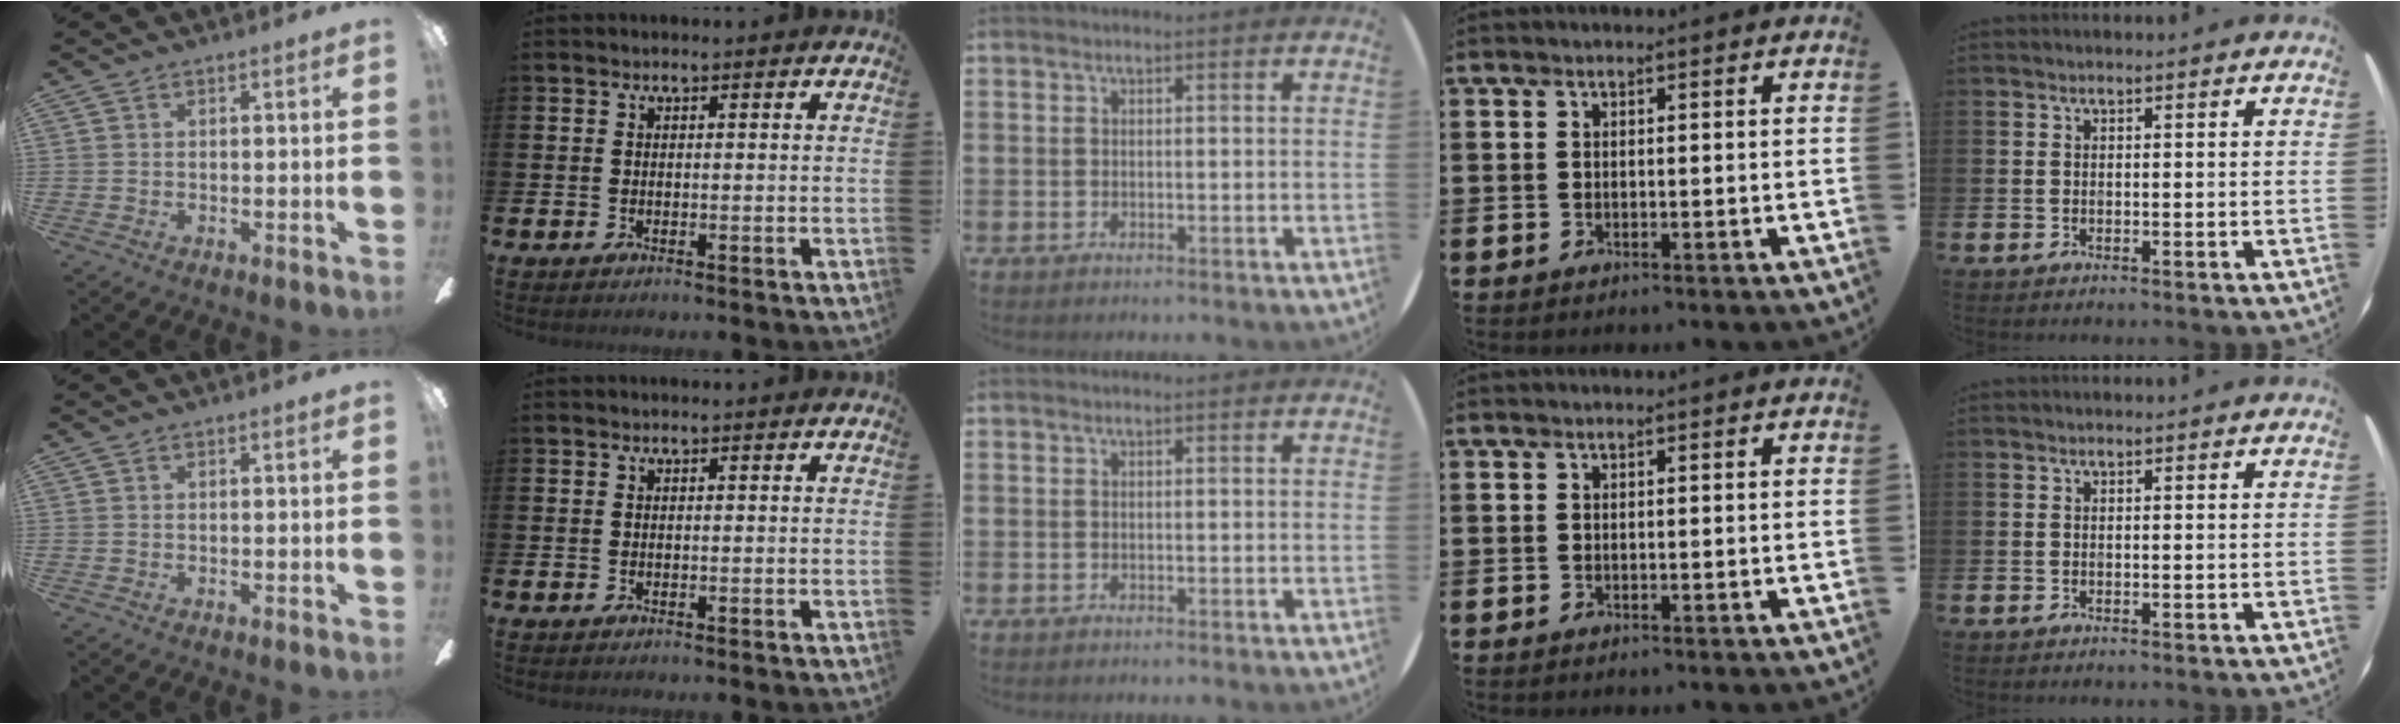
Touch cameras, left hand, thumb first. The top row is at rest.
{}